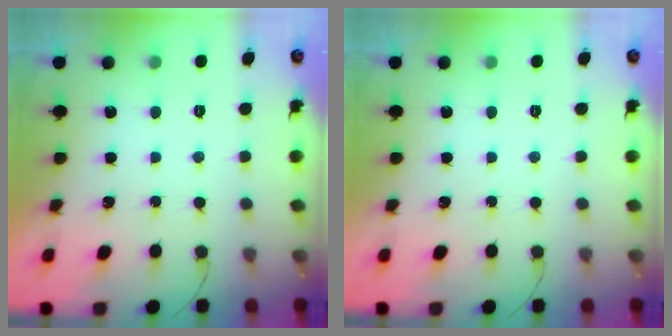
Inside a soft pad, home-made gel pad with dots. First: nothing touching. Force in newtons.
{"total": 0.0}